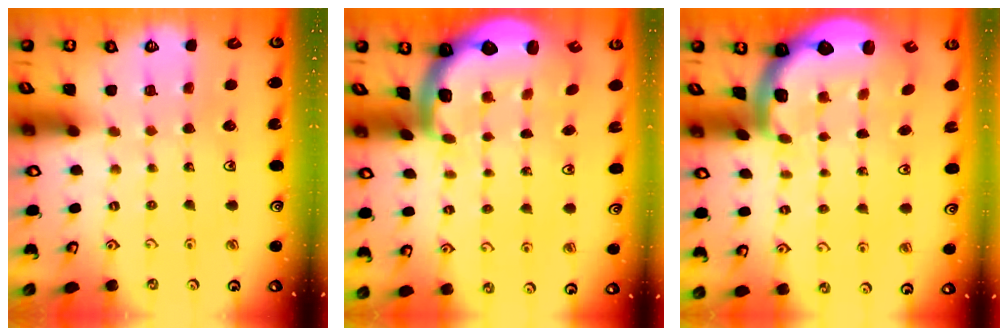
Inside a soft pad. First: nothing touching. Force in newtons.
{"total": 2.9, "press": 2.6, "slide": 1.4}
{"total": 2.9, "press": 2.6, "slide": 1.4}